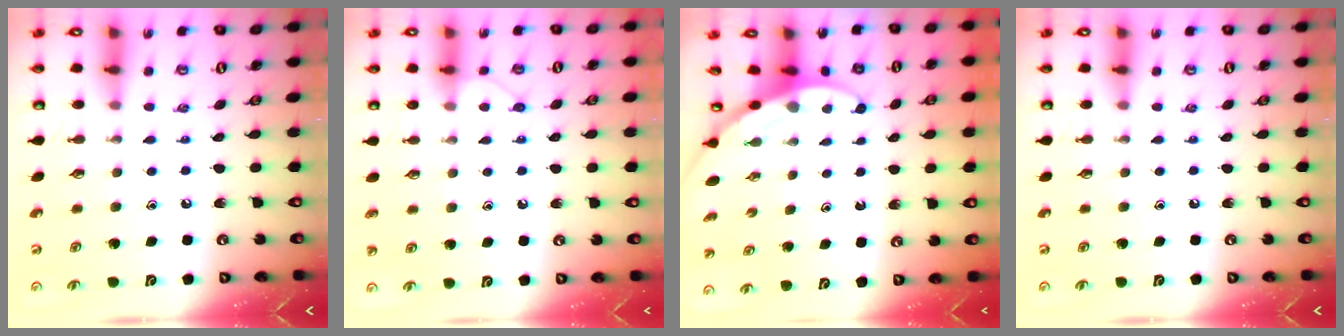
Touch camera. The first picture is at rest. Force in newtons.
{"total": 6.5, "press": 6.4, "slide": 0.6}
{"total": 3.1, "press": 3.1, "slide": 0.1}
{"total": 0.0}